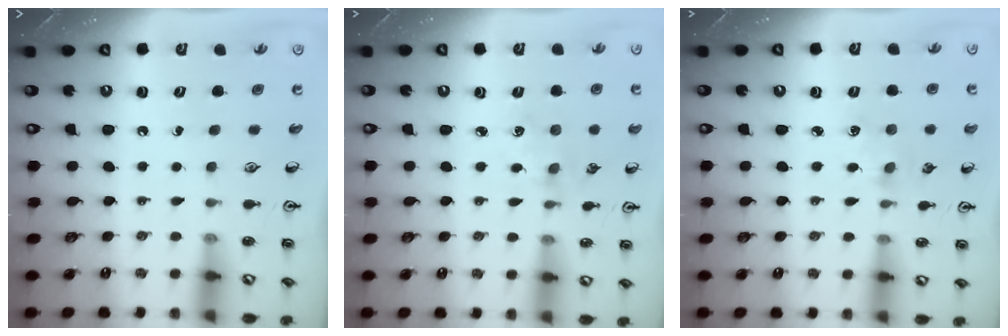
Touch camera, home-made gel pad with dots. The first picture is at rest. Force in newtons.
{"total": 3.8, "press": 3.7, "slide": 0.5}
{"total": 3.3, "press": 3.3, "slide": 0.4}